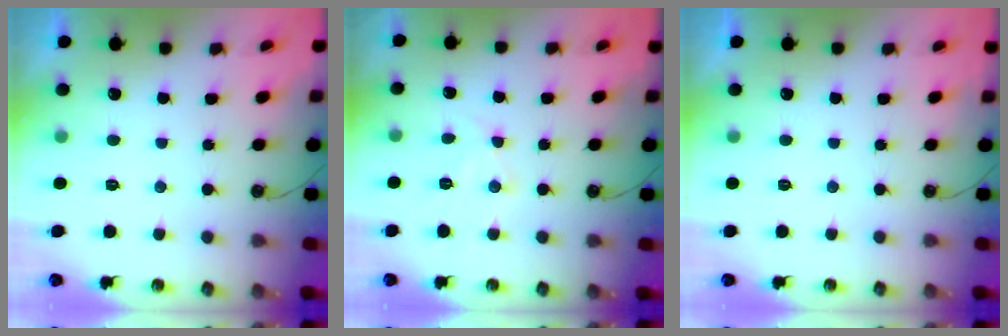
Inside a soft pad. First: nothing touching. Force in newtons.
{"total": 8.3, "press": 8.3, "slide": 0.2}
{"total": 0.0}